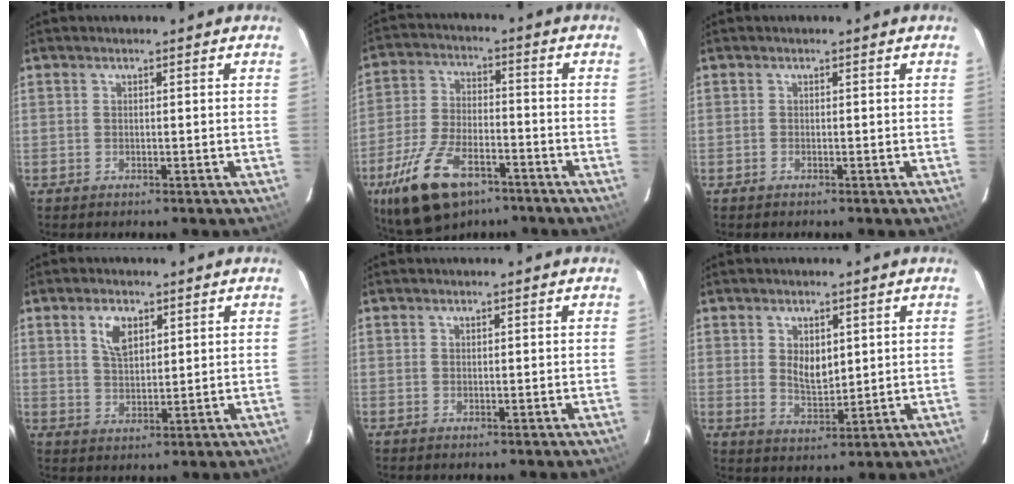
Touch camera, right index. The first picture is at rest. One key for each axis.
{"total": 16.3, "fx": -9.9, "fy": 7.7, "fz": 10.4, "tx": -0.220, "ty": -0.021, "tz": -0.177}
{"total": 0.0}
{"total": 5.4, "fx": 2.6, "fy": 2.8, "fz": 3.8, "tx": -0.066, "ty": 0.006, "tz": 0.051}
{"total": 0.0}
{"total": 5.2, "fx": 1.5, "fy": 3.1, "fz": 3.9, "tx": -0.062, "ty": -0.004, "tz": 0.032}